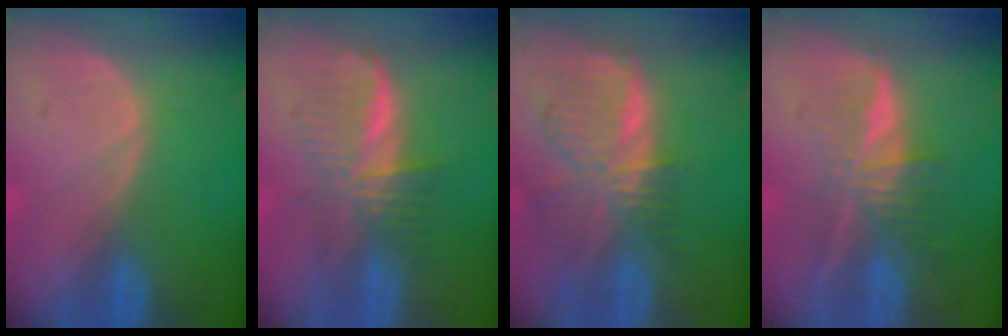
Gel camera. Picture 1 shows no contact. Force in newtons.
{"total": 6.0, "press": 5.9, "slide": 0.7}
{"total": 8.7, "press": 7.5, "slide": 4.3}
{"total": 6.7, "press": 5.8, "slide": 3.3}